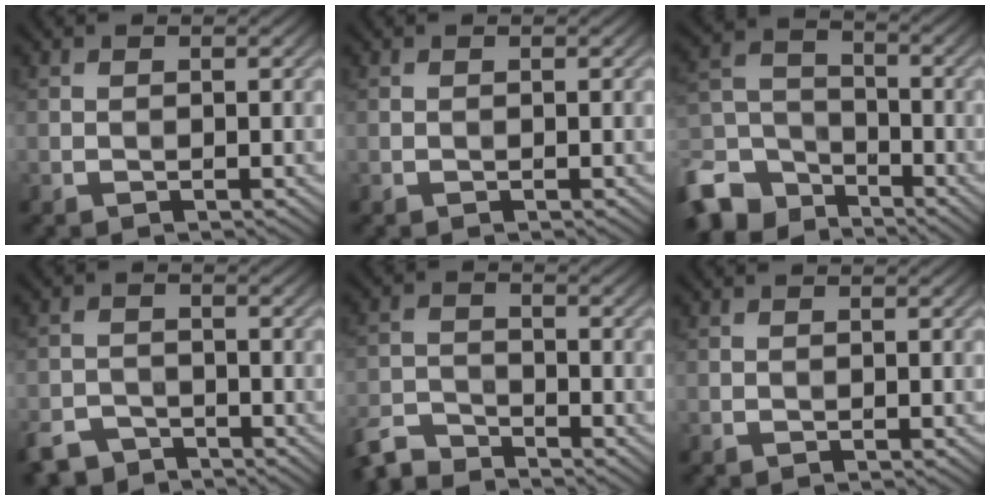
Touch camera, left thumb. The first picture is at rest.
{"total": 0.0}
{"total": 10.3, "force": [-7.2, 6.0, 4.3], "torque": [-0.115, -0.014, -0.157]}
{"total": 4.3, "force": [-3.6, 2.0, 1.3], "torque": [-0.022, -0.007, -0.074]}
{"total": 5.5, "force": [-5.1, 1.3, 1.6], "torque": [-0.035, -0.011, -0.115]}
{"total": 0.0}